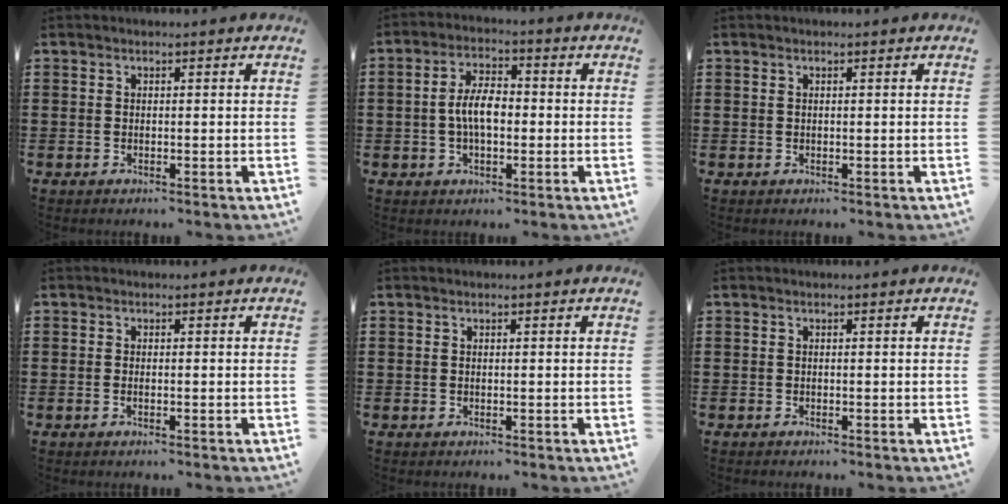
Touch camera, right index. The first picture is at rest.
{"total": 6.1, "force": [-0.7, 3.0, 5.2], "torque": [-0.109, 0.003, -0.017]}
{"total": 0.0}
{"total": 0.5, "force": [-0.2, 0.0, 0.5], "torque": [-0.008, -0.002, -0.003]}
{"total": 0.0}
{"total": 0.0}